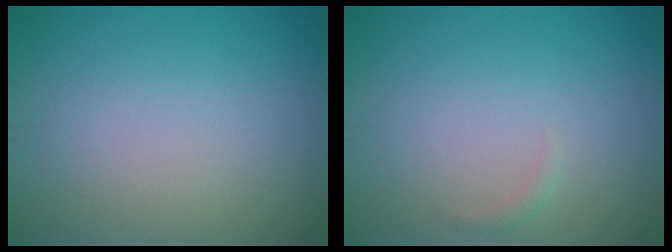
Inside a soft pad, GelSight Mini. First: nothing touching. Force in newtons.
{"total": 0.6, "press": 0.6, "slide": 0.1}